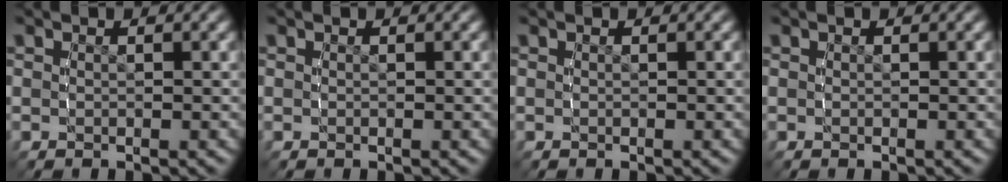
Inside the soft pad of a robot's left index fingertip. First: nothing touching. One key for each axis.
{"total": 0.0}
{"total": 0.0}
{"total": 0.0}